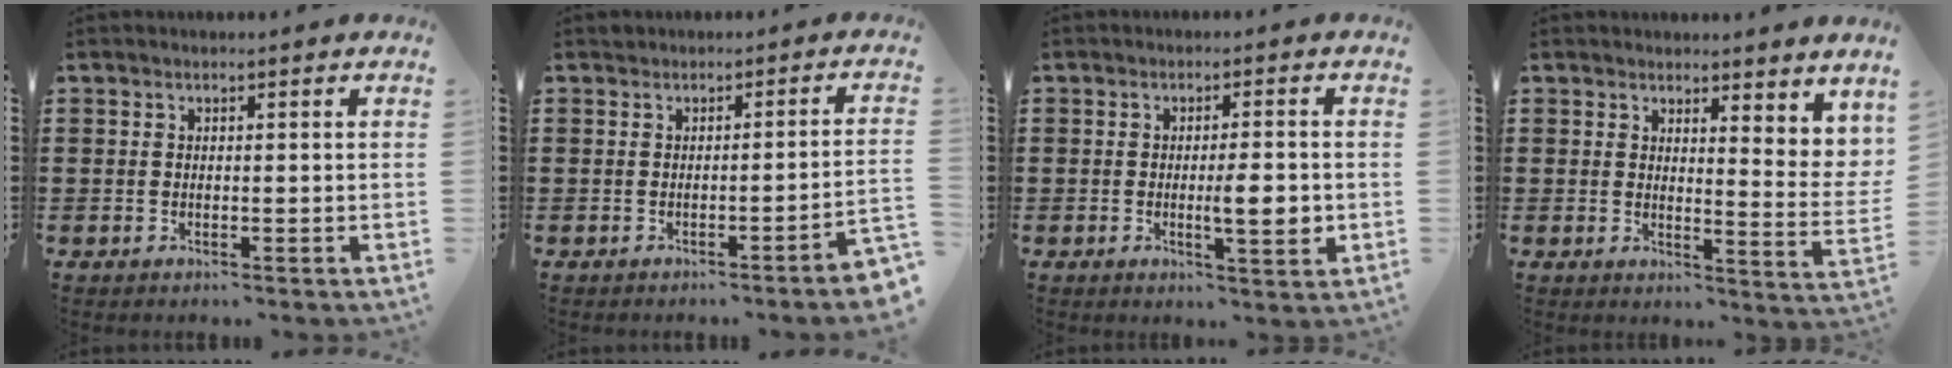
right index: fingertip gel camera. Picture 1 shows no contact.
{"total": 1.6, "force": [-1.2, -0.3, 1.1], "torque": [-0.020, 0.001, -0.024]}
{"total": 5.6, "force": [-0.6, 0.9, 5.4], "torque": [-0.085, -0.005, -0.014]}
{"total": 3.4, "force": [3.0, 0.7, 1.3], "torque": [-0.032, -0.016, 0.053]}